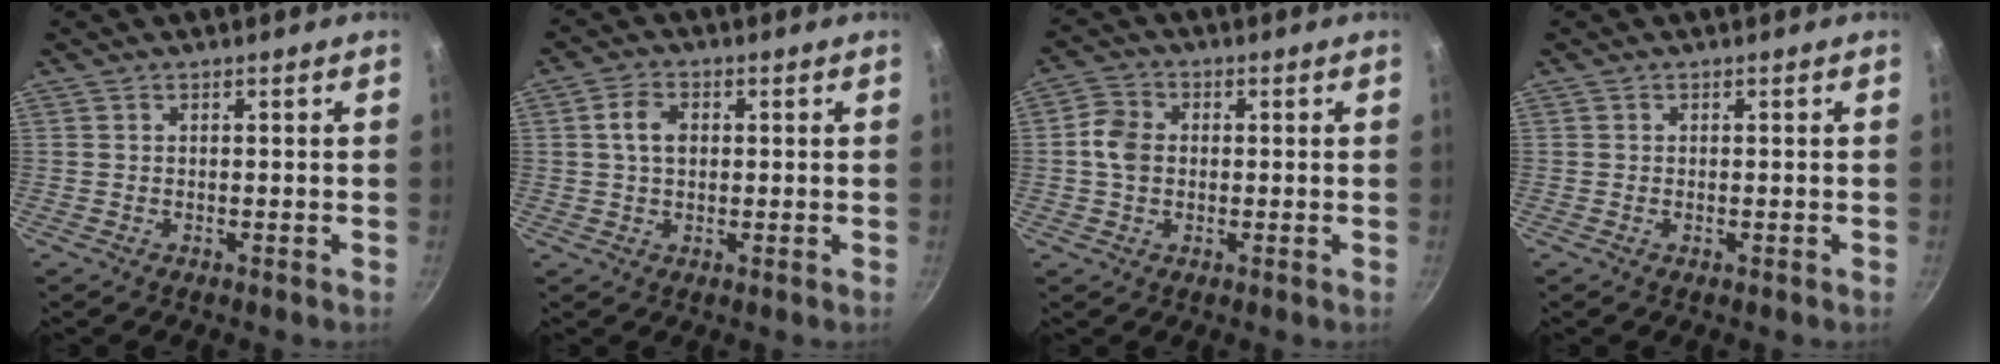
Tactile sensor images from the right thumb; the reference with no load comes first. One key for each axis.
{"total": 4.8, "fx": 0.7, "fy": 3.3, "fz": 3.3, "tx": -0.052, "ty": 0.007, "tz": 0.007}
{"total": 5.5, "fx": -0.1, "fy": 4.4, "fz": 3.3, "tx": -0.054, "ty": 0.010, "tz": -0.012}
{"total": 0.6, "fx": -0.2, "fy": 0.3, "fz": 0.5, "tx": -0.009, "ty": 0.002, "tz": -0.003}